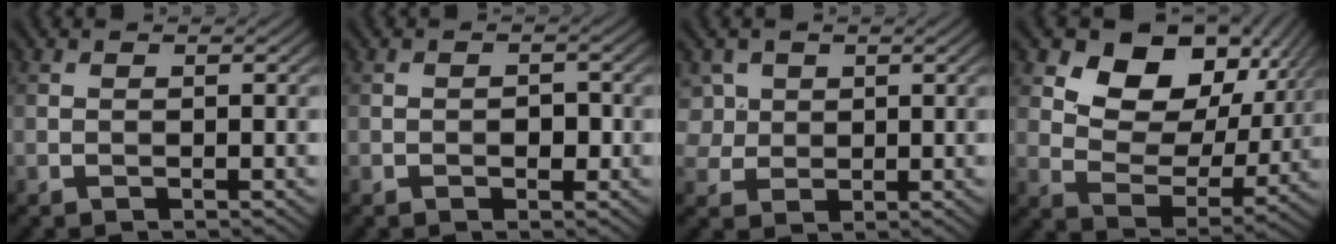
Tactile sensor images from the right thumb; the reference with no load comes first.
{"total": 1.8, "force": [-0.5, 1.1, 1.3], "torque": [-0.019, 0.000, -0.010]}
{"total": 3.9, "force": [1.3, 3.3, 1.4], "torque": [-0.054, -0.003, 0.029]}
{"total": 12.7, "force": [6.2, 8.2, 7.4], "torque": [-0.128, 0.003, 0.100]}